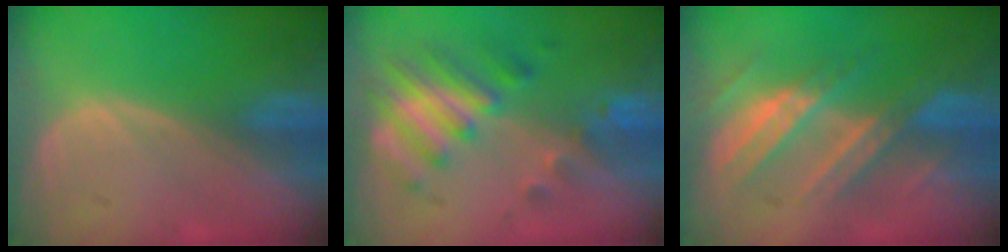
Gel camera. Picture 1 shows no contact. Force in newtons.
{"total": 8.3, "press": 7.2, "slide": 4.1}
{"total": 7.4, "press": 7.3, "slide": 1.0}